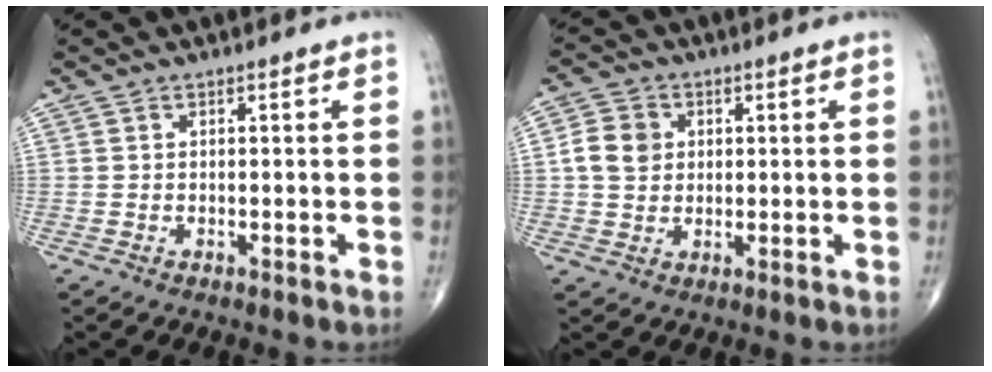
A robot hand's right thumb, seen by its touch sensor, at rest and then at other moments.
{"total": 6.1, "force": [1.0, 5.1, 3.2], "torque": [-0.047, 0.003, 0.013]}